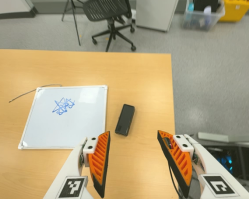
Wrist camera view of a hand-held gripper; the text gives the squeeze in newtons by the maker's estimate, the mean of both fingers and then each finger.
{"total": 0.0}